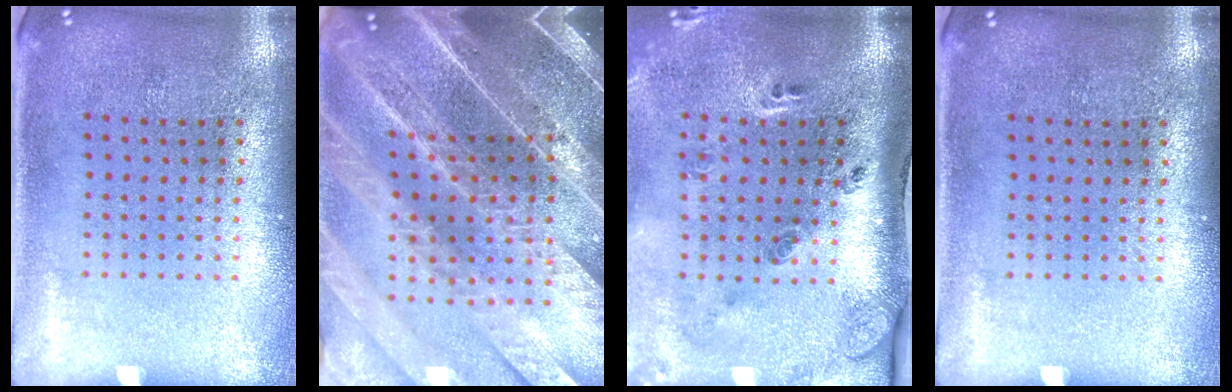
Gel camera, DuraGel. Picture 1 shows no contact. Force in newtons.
{"total": 5.3, "press": 4.5, "slide": 2.8}
{"total": 3.0, "press": 1.9, "slide": 2.4}
{"total": 0.0}